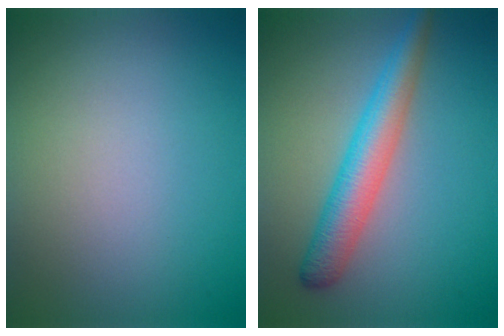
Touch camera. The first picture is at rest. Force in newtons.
{"total": 4.6, "press": 4.6, "slide": 0.1}